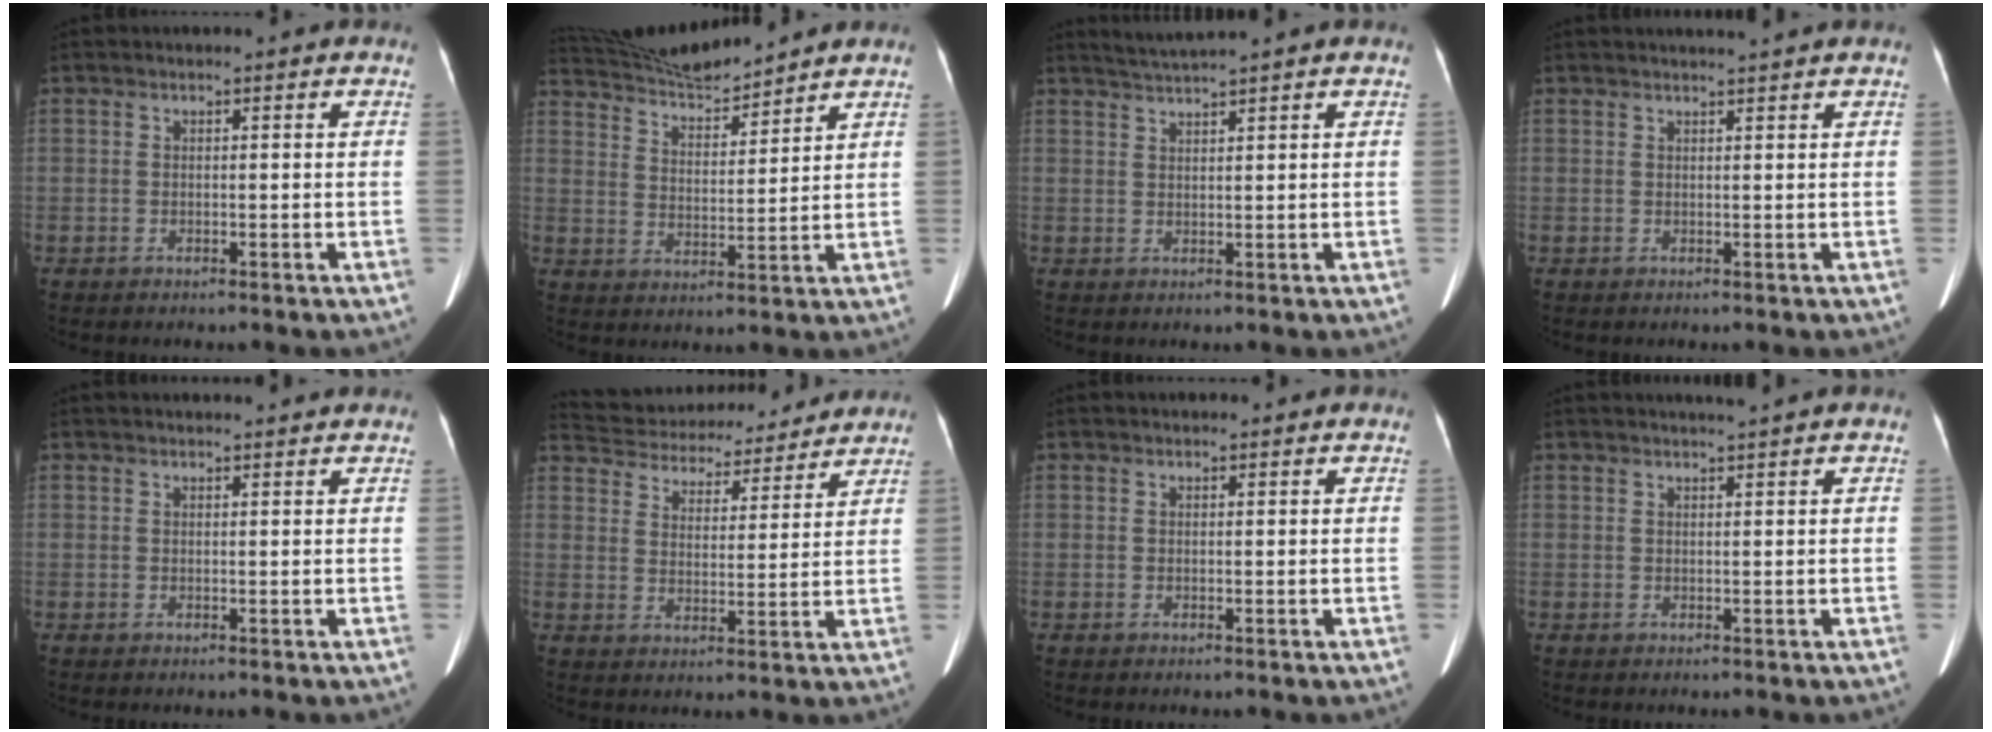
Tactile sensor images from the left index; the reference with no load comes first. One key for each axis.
{"total": 10.3, "fx": 10.0, "fy": -0.2, "fz": 2.4, "tx": -0.057, "ty": 0.006, "tz": 0.182}
{"total": 3.0, "fx": 2.6, "fy": -1.3, "fz": 0.5, "tx": -0.015, "ty": 0.005, "tz": 0.055}
{"total": 2.9, "fx": 2.7, "fy": -0.8, "fz": 0.9, "tx": -0.011, "ty": 0.009, "tz": 0.041}
{"total": 5.5, "fx": 5.2, "fy": 0.5, "fz": 1.4, "tx": -0.018, "ty": 0.023, "tz": 0.057}
{"total": 18.1, "fx": 16.8, "fy": 4.8, "fz": 4.7, "tx": -0.092, "ty": 0.027, "tz": 0.241}
{"total": 2.2, "fx": 2.1, "fy": 0.4, "fz": 0.7, "tx": -0.010, "ty": 0.018, "tz": 0.025}
{"total": 2.2, "fx": 1.9, "fy": -0.7, "fz": 0.7, "tx": -0.007, "ty": 0.004, "tz": 0.034}